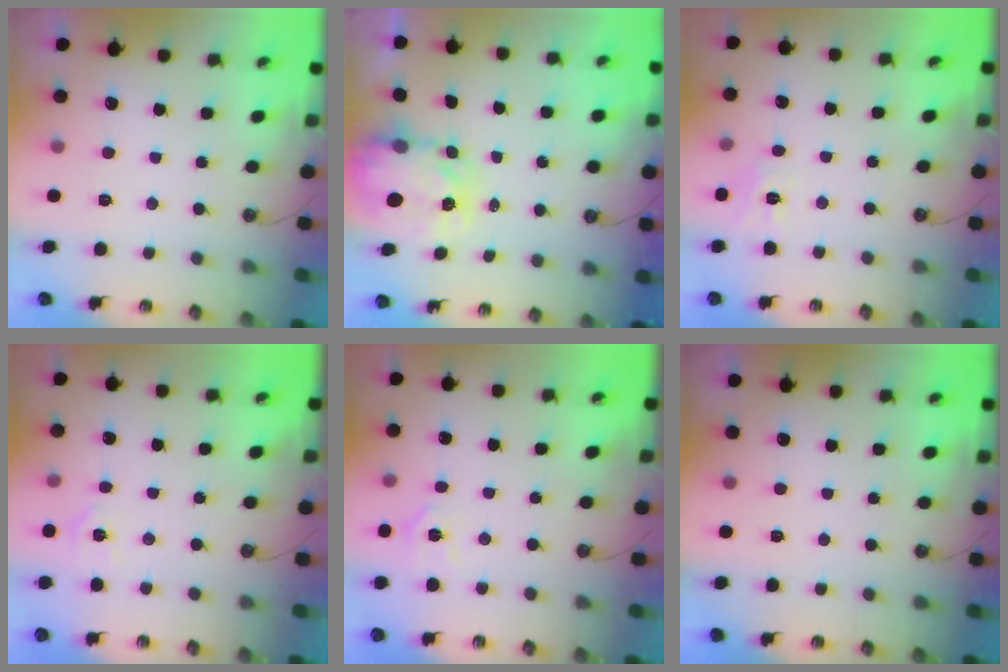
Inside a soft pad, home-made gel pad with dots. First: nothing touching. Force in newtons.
{"total": 5.7, "press": 5.7, "slide": 0.5}
{"total": 4.8, "press": 4.8, "slide": 0.7}
{"total": 3.2, "press": 3.1, "slide": 0.5}
{"total": 5.0, "press": 4.9, "slide": 0.5}
{"total": 0.0}